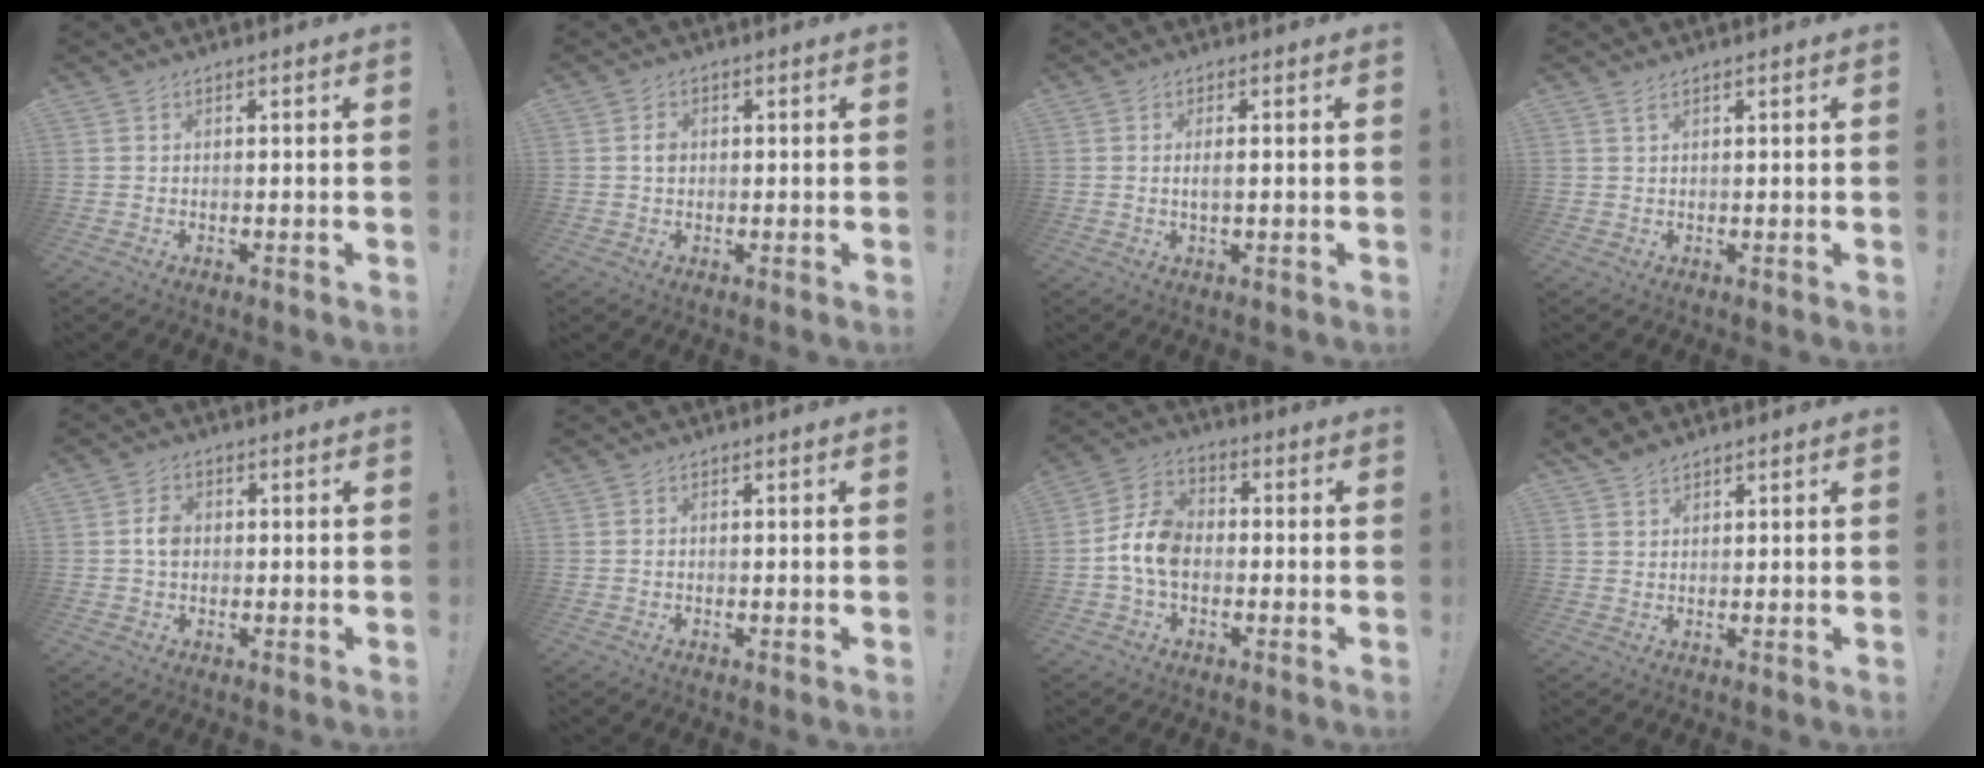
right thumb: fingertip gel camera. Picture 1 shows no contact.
{"total": 2.1, "force": [-0.1, 1.7, 1.3], "torque": [-0.012, 0.001, -0.004]}
{"total": 2.3, "force": [0.0, 0.3, 2.3], "torque": [-0.042, -0.001, -0.001]}
{"total": 1.5, "force": [0.9, 0.1, 1.2], "torque": [-0.034, 0.004, 0.017]}
{"total": 3.8, "force": [-0.1, 2.7, 2.7], "torque": [-0.038, 0.005, -0.005]}
{"total": 0.0}
{"total": 10.4, "force": [-2.4, 7.0, 7.3], "torque": [-0.139, 0.021, -0.037]}
{"total": 2.6, "force": [2.2, 1.1, 1.0], "torque": [-0.022, -0.011, 0.042]}